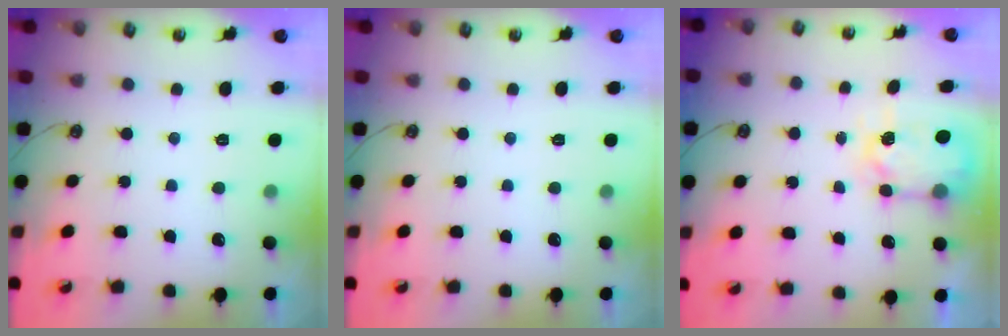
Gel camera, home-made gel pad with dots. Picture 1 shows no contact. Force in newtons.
{"total": 0.0}
{"total": 6.1, "press": 6.1, "slide": 0.4}